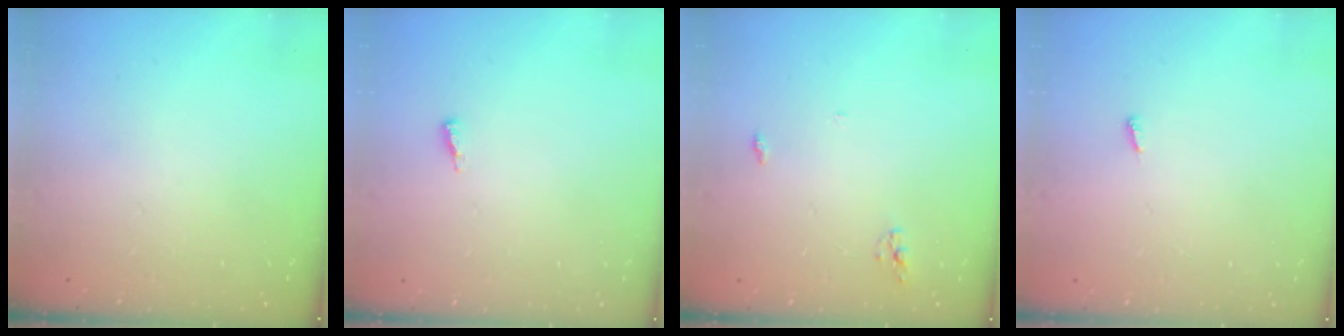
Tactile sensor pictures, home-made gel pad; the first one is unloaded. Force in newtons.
{"total": 7.7, "press": 4.9, "slide": 5.9}
{"total": 3.7, "press": 3.7, "slide": 0.1}
{"total": 3.6, "press": 3.4, "slide": 1.0}